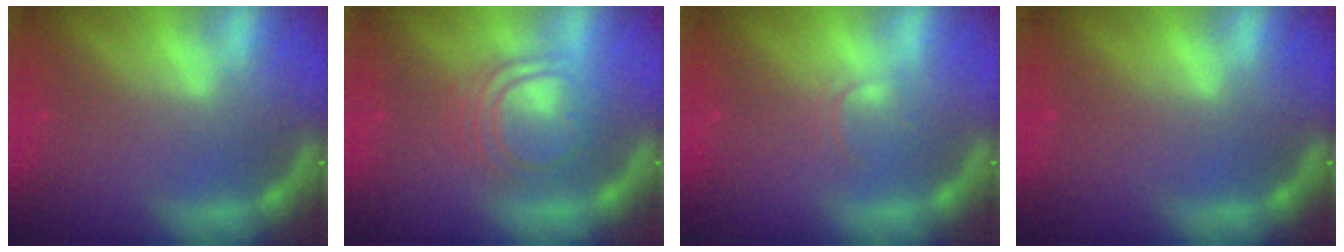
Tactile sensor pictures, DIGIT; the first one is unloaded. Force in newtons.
{"total": 6.0}
{"total": 1.4}
{"total": 0.0}